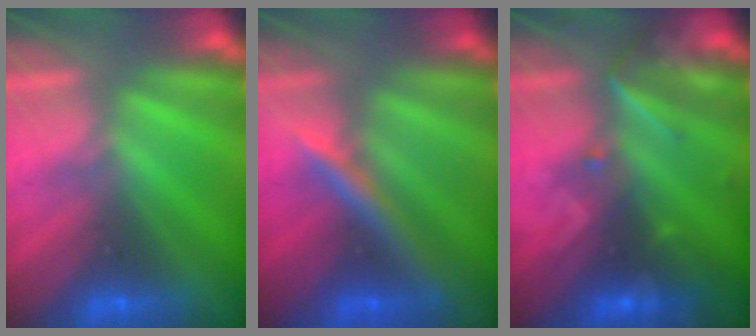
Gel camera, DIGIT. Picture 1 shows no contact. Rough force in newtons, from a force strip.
{"total": 2.4}
{"total": 2.7}